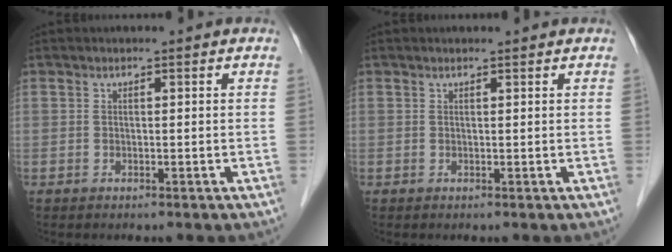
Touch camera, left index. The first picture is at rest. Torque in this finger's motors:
{"motor_torque": [0.15, -0.07, 0.04, -0.01]}